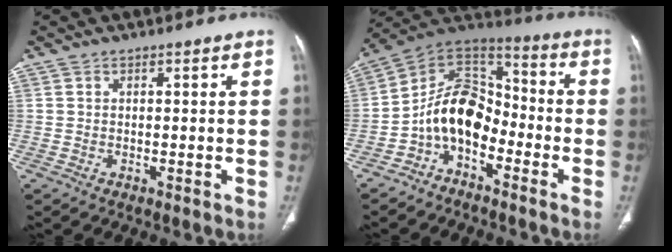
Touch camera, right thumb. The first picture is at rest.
{"total": 12.4, "force": [-4.9, 8.2, 8.0], "torque": [-0.118, 0.084, -0.103]}